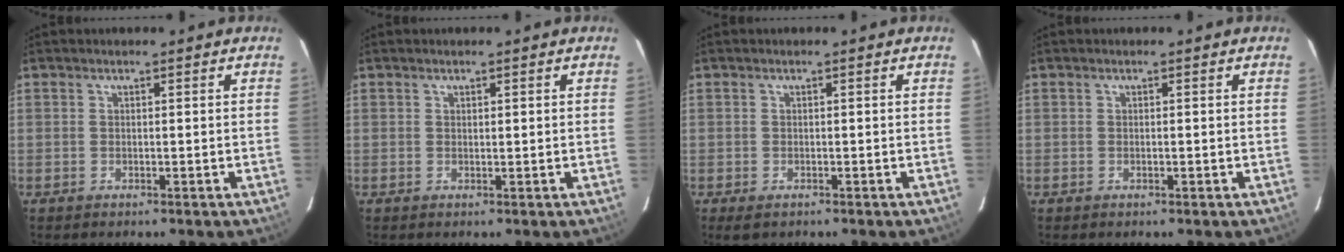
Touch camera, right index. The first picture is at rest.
{"total": 0.5, "force": [0.2, 0.1, 0.4], "torque": [-0.009, 0.001, 0.006]}
{"total": 1.7, "force": [-1.0, 0.9, 1.1], "torque": [-0.020, -0.003, -0.007]}
{"total": 0.0}